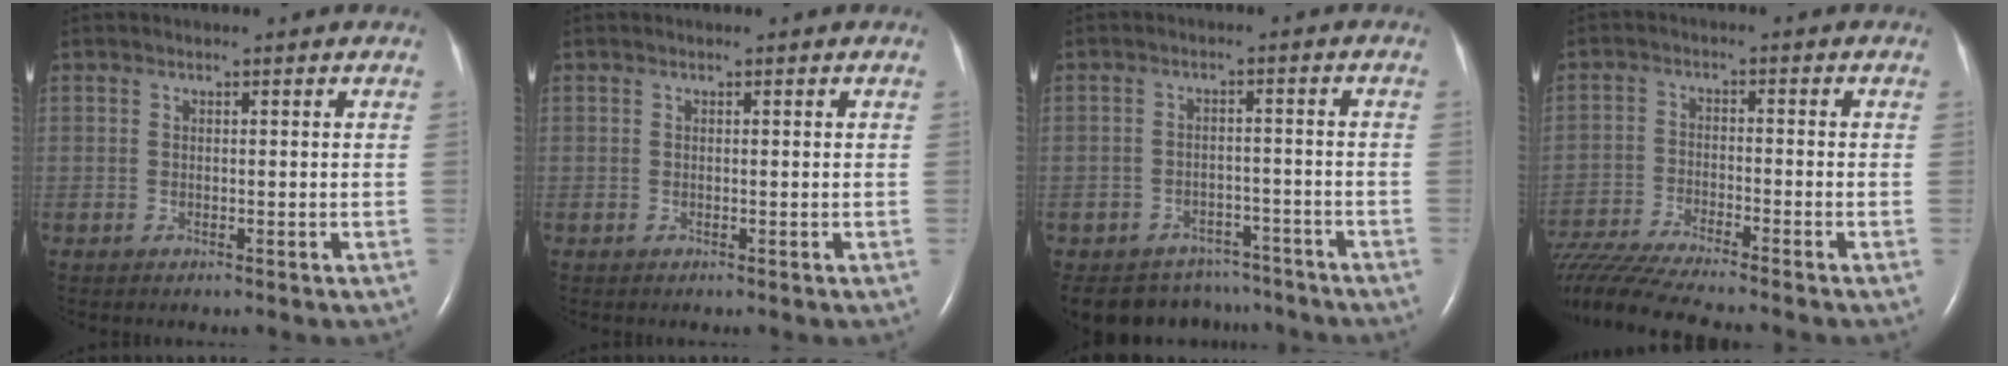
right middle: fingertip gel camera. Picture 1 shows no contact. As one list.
[{"total": 0.0}, {"total": 9.7, "force": [-8.5, 4.5, 0.4], "torque": [-0.009, 0.017, -0.108]}, {"total": 14.4, "force": [-12.8, -0.2, 6.5], "torque": [-0.121, -0.022, -0.221]}]